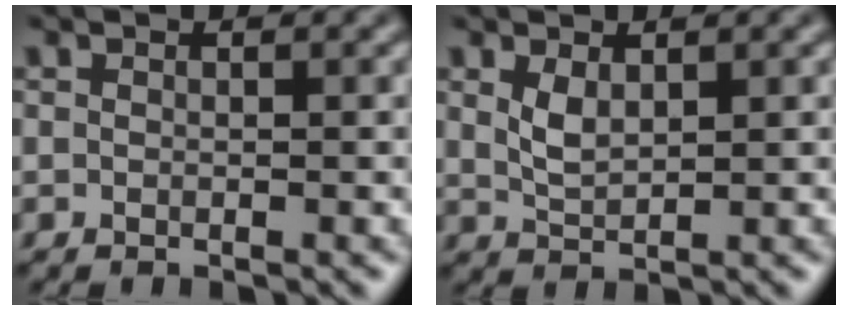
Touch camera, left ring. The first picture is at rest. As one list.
[{"total": 1.9, "force": [0.9, 0.9, 1.4], "torque": [-0.033, -0.003, 0.023]}]